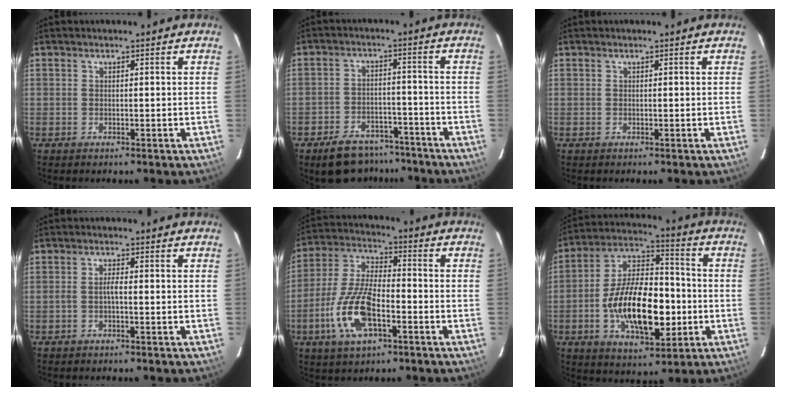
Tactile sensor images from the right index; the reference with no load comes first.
{"total": 12.0, "force": [-9.5, 5.9, 4.4], "torque": [-0.101, 0.016, -0.124]}
{"total": 0.0}
{"total": 1.5, "force": [-0.6, 0.2, 1.4], "torque": [-0.028, 0.004, -0.012]}
{"total": 14.0, "force": [-5.4, 5.6, 11.6], "torque": [-0.252, -0.005, -0.103]}
{"total": 19.4, "force": [-4.3, 9.4, 16.4], "torque": [-0.305, 0.008, -0.067]}